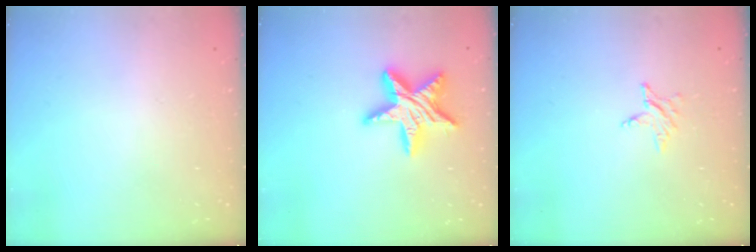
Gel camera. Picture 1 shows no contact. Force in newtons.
{"total": 15.8, "press": 15.8, "slide": 1.0}
{"total": 2.8, "press": 2.8, "slide": 0.3}